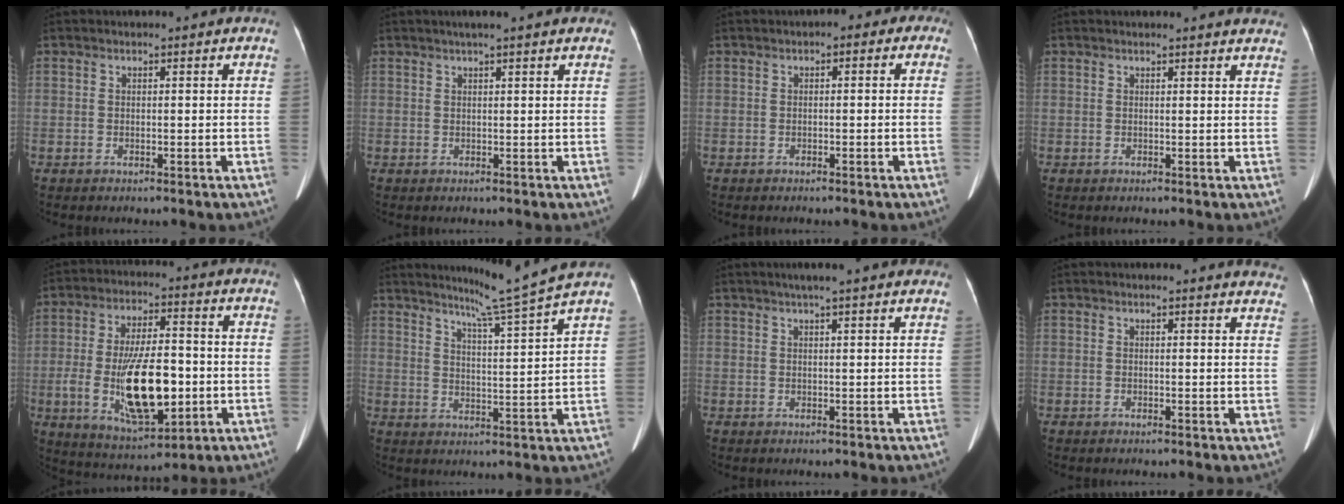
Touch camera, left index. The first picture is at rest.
{"total": 5.0, "force": [3.9, 0.1, 3.2], "torque": [-0.047, 0.028, 0.050]}
{"total": 2.1, "force": [-0.4, 1.4, 1.6], "torque": [-0.011, 0.017, -0.016]}
{"total": 6.9, "force": [6.7, 0.8, 1.4], "torque": [-0.004, -0.005, 0.046]}
{"total": 15.5, "force": [-2.6, 5.3, 14.3], "torque": [-0.267, -0.007, -0.034]}
{"total": 9.1, "force": [7.9, -2.7, 3.6], "torque": [-0.064, -0.030, 0.122]}
{"total": 8.2, "force": [6.7, 0.5, 4.8], "torque": [-0.066, 0.028, 0.076]}
{"total": 7.9, "force": [7.7, 1.0, 1.1], "torque": [0.013, -0.031, 0.046]}